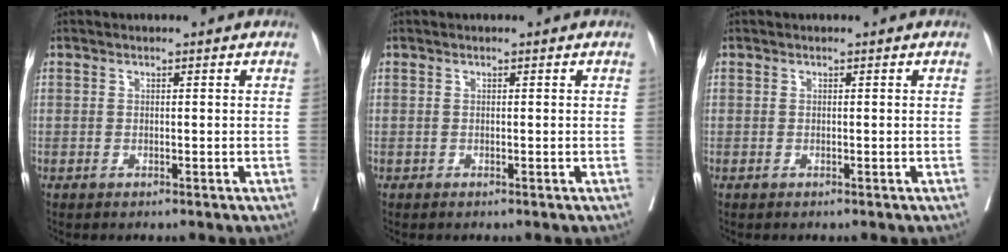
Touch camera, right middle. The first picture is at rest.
{"total": 0.0}
{"total": 0.0}